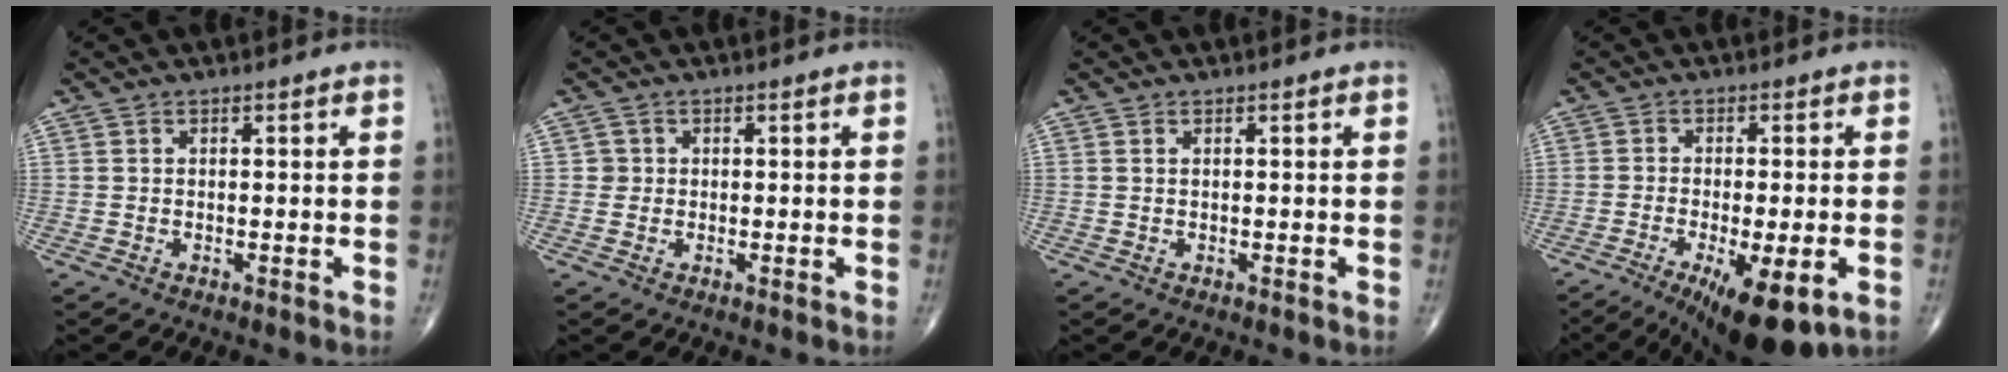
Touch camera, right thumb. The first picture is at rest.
{"total": 1.3, "force": [0.0, 1.2, -0.1], "torque": [0.011, 0.004, -0.002]}
{"total": 0.0}
{"total": 13.0, "force": [-5.8, 3.9, 11.0], "torque": [-0.159, -0.009, -0.079]}